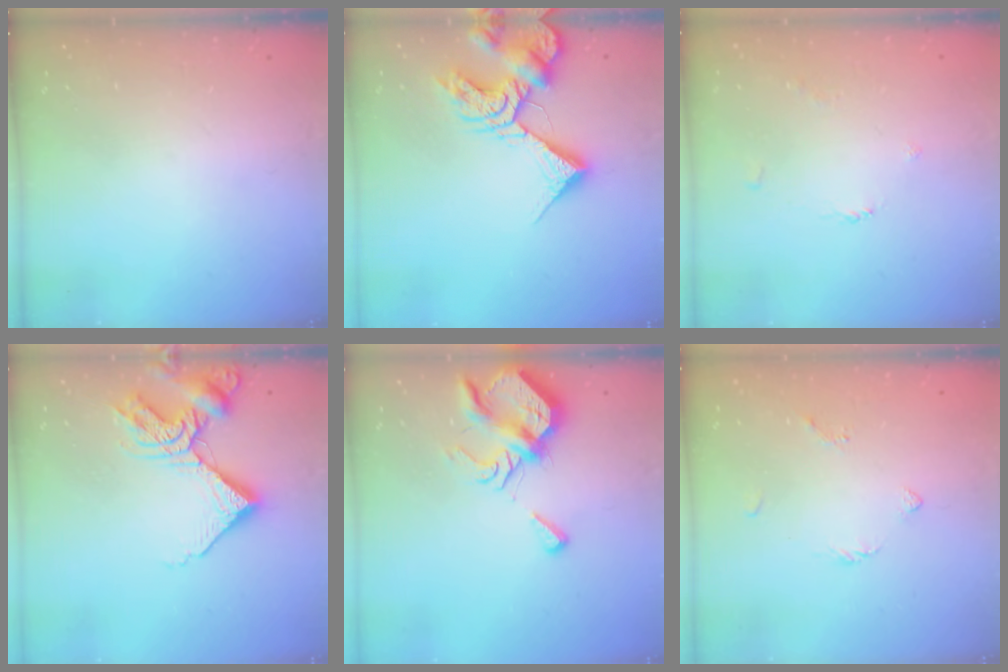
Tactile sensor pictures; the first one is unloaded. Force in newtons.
{"total": 12.5, "press": 12.4, "slide": 1.5}
{"total": 2.5, "press": 2.5, "slide": 0.4}
{"total": 11.7, "press": 11.6, "slide": 1.4}
{"total": 6.9, "press": 6.8, "slide": 1.0}
{"total": 2.4, "press": 2.3, "slide": 0.6}